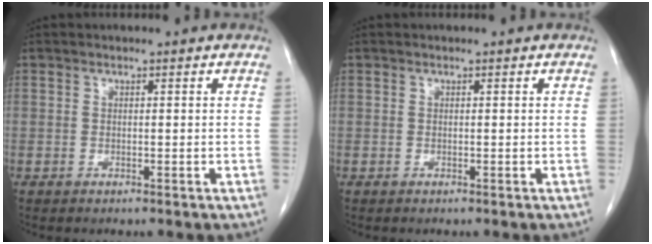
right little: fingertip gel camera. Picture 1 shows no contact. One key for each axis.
{"total": 0.0}